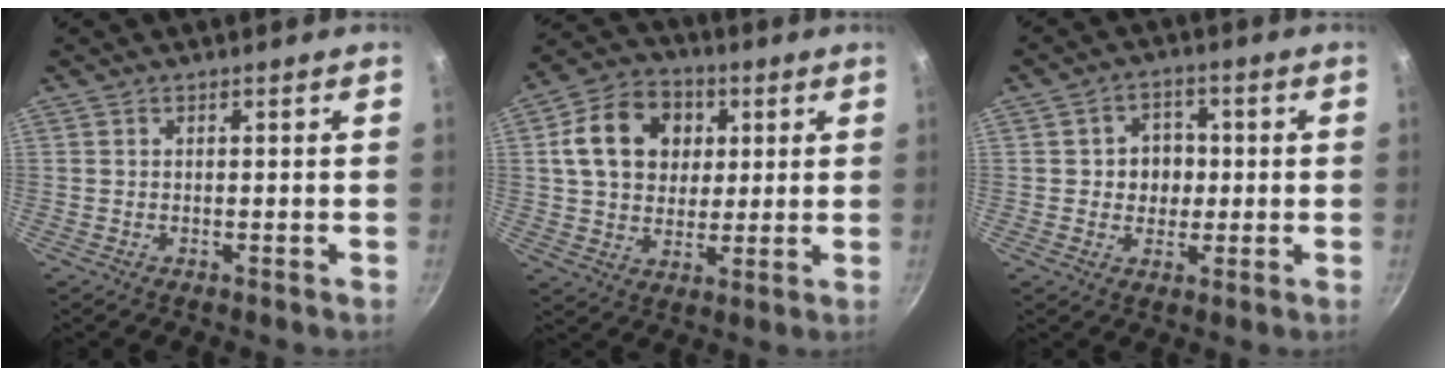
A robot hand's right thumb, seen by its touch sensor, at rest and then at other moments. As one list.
[{"total": 14.8, "force": [3.7, 11.7, 8.3], "torque": [-0.116, 0.010, 0.053]}, {"total": 6.3, "force": [0.2, 5.4, 3.2], "torque": [-0.016, 0.004, -0.003]}]